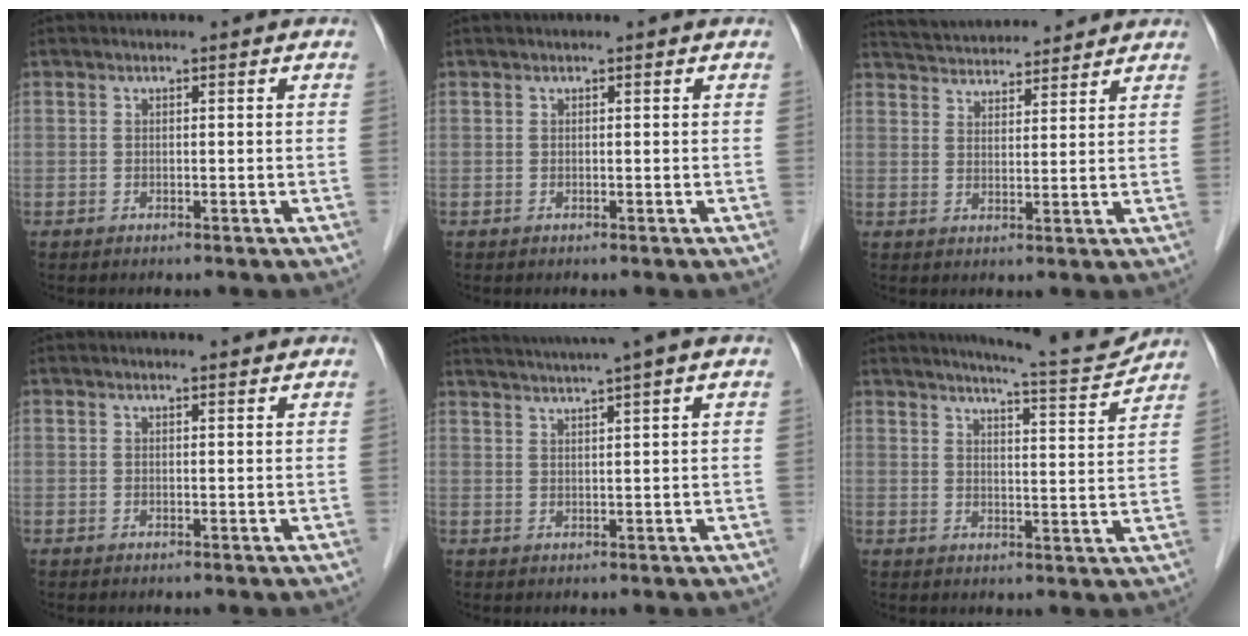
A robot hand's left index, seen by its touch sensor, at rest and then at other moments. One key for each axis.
{"total": 0.0}
{"total": 11.4, "fx": 10.8, "fy": 2.0, "fz": 2.8, "tx": -0.046, "ty": 0.029, "tz": 0.165}
{"total": 2.2, "fx": 2.1, "fy": 0.0, "fz": 0.5, "tx": -0.010, "ty": 0.004, "tz": 0.025}
{"total": 9.1, "fx": 7.5, "fy": -1.5, "fz": 5.0, "tx": -0.085, "ty": 0.025, "tz": 0.102}
{"total": 9.1, "fx": 8.7, "fy": -0.9, "fz": 2.2, "tx": -0.043, "ty": -0.017, "tz": 0.119}